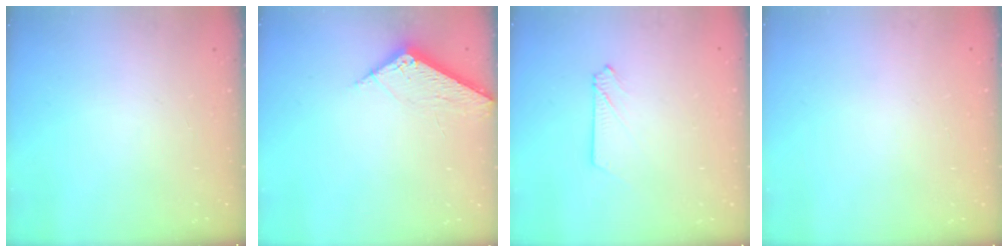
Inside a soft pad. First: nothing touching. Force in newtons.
{"total": 6.3, "press": 6.3, "slide": 0.3}
{"total": 2.7, "press": 2.7, "slide": 0.2}
{"total": 0.0}